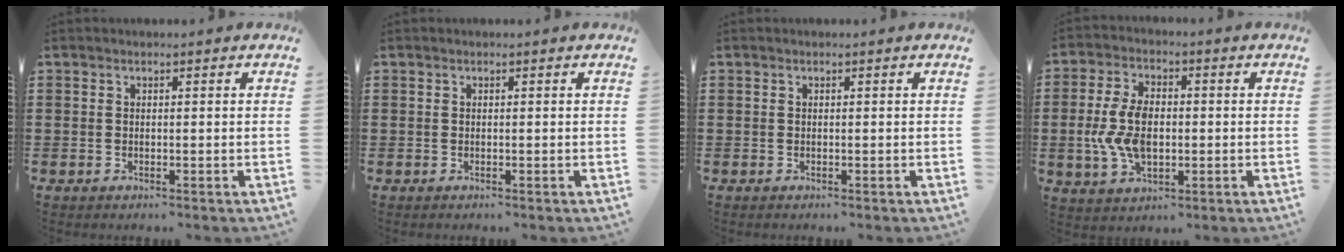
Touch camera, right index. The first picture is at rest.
{"total": 0.0}
{"total": 0.0}
{"total": 8.4, "force": [-0.6, 5.0, 6.7], "torque": [-0.159, 0.004, -0.016]}